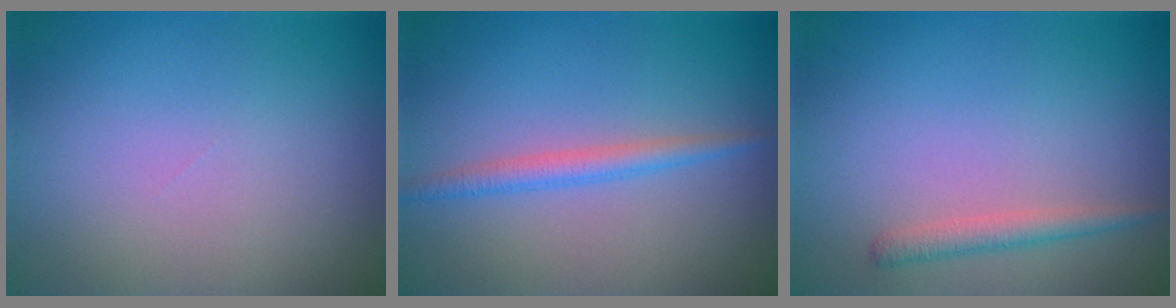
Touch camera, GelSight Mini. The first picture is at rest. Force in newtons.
{"total": 1.8, "press": 1.8, "slide": 0.1}
{"total": 1.5, "press": 1.5, "slide": 0.1}